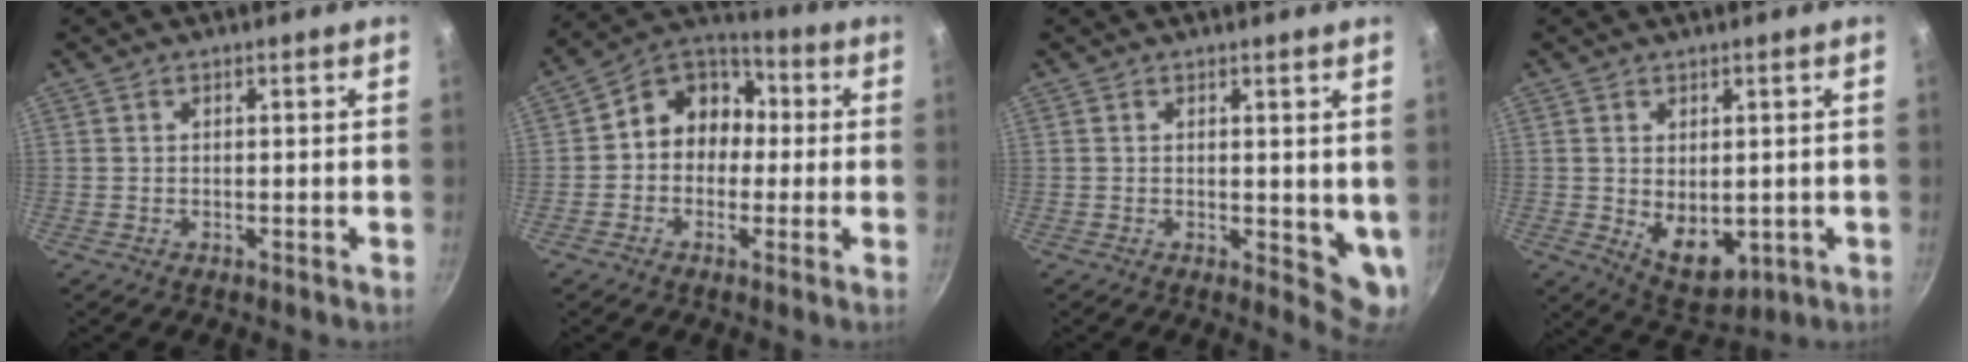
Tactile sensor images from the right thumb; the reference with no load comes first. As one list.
[{"total": 11.1, "force": [-0.2, 9.5, 5.8], "torque": [-0.041, 0.039, -0.027]}, {"total": 5.7, "force": [1.4, 2.7, 4.8], "torque": [-0.053, -0.021, 0.020]}, {"total": 8.3, "force": [-0.5, 5.4, 6.3], "torque": [-0.078, -0.018, 0.014]}]